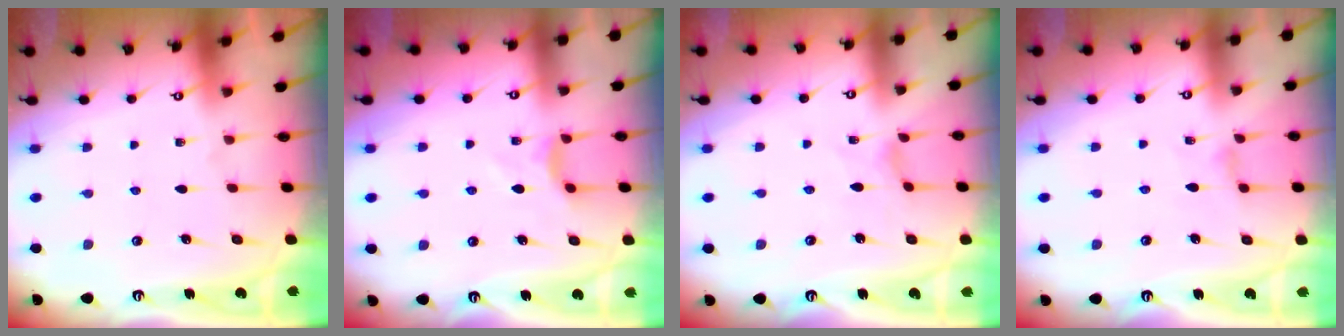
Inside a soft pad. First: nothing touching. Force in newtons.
{"total": 5.5, "press": 5.4, "slide": 0.7}
{"total": 0.7, "press": 0.6, "slide": 0.2}
{"total": 2.3, "press": 2.2, "slide": 0.5}